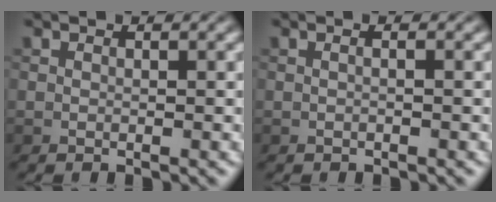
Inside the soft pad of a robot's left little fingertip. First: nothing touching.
{"total": 0.7, "force": [0.1, 0.1, 0.7], "torque": [-0.010, -0.003, -0.006]}